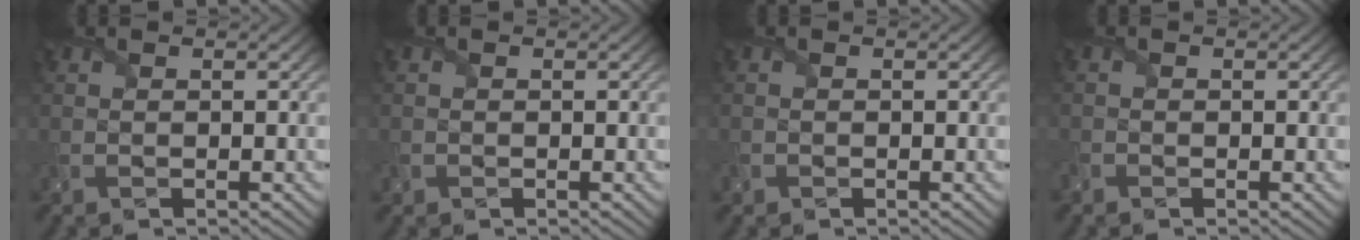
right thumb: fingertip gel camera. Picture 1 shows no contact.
{"total": 1.0, "force": [-0.3, 0.9, 0.0], "torque": [0.004, -0.004, -0.009]}
{"total": 1.0, "force": [-0.5, 0.9, 0.0], "torque": [0.002, -0.005, -0.012]}
{"total": 1.1, "force": [-0.8, 0.8, 0.1], "torque": [-0.004, -0.004, -0.019]}